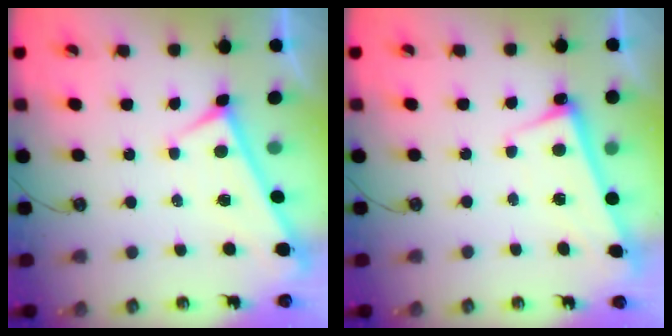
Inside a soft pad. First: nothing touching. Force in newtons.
{"total": 2.8, "press": 2.8, "slide": 0.5}